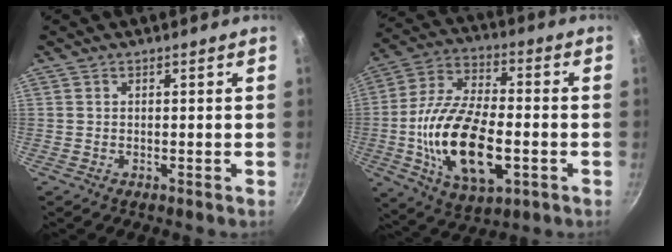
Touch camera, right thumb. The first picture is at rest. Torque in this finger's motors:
{"motor_torque": [-0.04, 1.53, 1.95, -0.82, 0.69]}